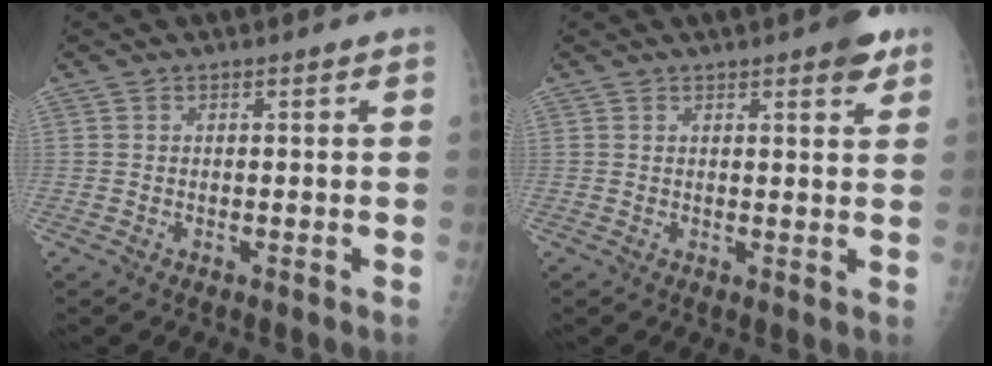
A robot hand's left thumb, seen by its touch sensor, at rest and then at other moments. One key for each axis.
{"total": 4.6, "fx": 2.8, "fy": 1.3, "fz": 3.4, "tx": -0.032, "ty": -0.010, "tz": 0.030}